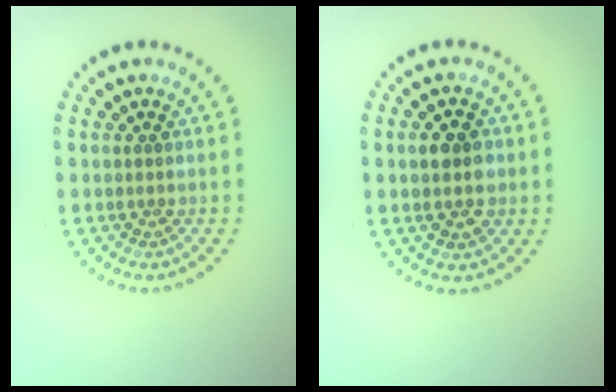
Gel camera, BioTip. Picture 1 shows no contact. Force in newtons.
{"total": 3.8, "press": 3.8, "slide": 0.2}